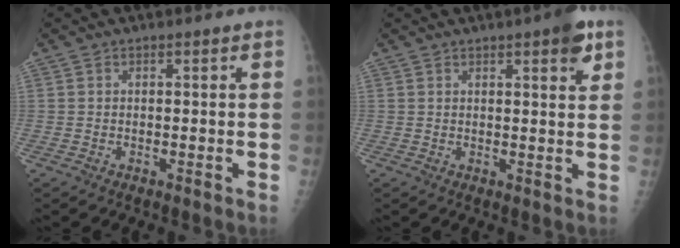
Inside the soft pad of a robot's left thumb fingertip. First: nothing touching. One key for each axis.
{"total": 4.8, "fx": 2.6, "fy": 1.2, "fz": 3.9, "tx": -0.043, "ty": -0.009, "tz": 0.028}